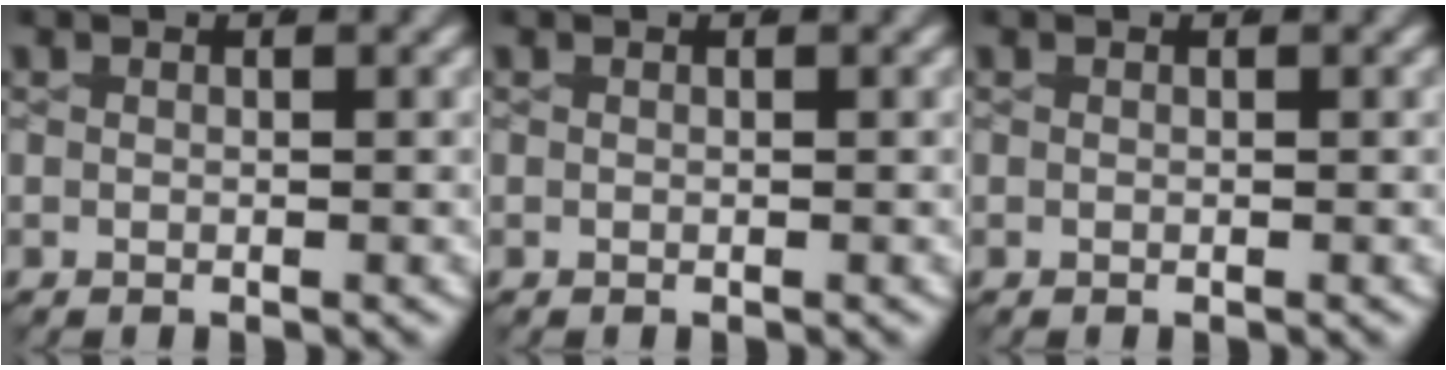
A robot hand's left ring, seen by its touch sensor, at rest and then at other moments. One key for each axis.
{"total": 0.0}
{"total": 0.0}